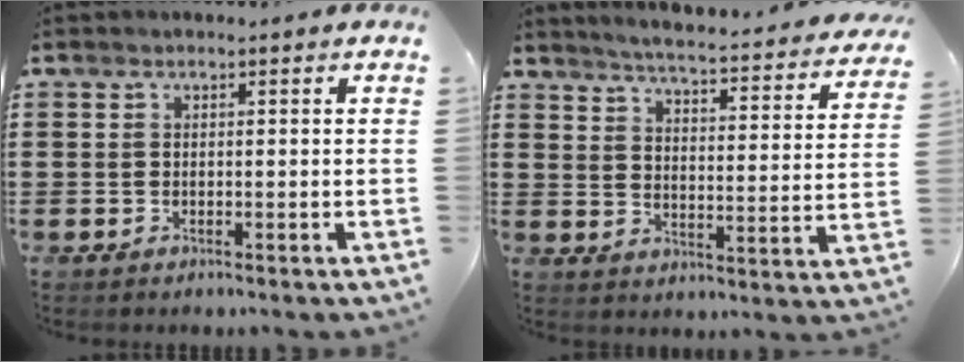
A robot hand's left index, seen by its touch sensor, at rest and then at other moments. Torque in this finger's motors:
{"motor_torque": [2.14, 0.00, 0.17, 0.02]}